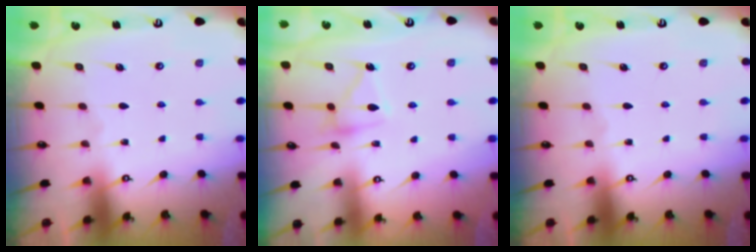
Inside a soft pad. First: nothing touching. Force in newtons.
{"total": 12.2, "press": 12.2, "slide": 0.8}
{"total": 0.0}